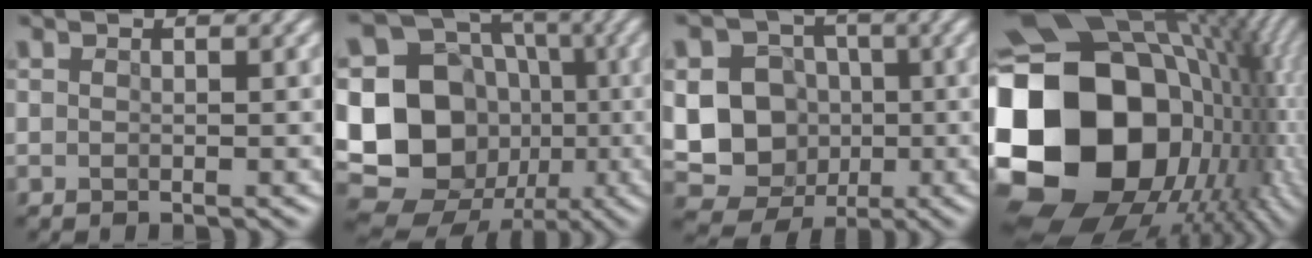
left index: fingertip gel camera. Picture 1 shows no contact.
{"total": 20.1, "force": [-2.0, 18.2, 8.3], "torque": [-0.190, 0.015, -0.062]}
{"total": 11.6, "force": [-1.0, 10.8, 4.3], "torque": [-0.098, -0.003, -0.024]}
{"total": 22.3, "force": [-1.1, 17.0, 14.4], "torque": [-0.344, -0.027, 0.016]}